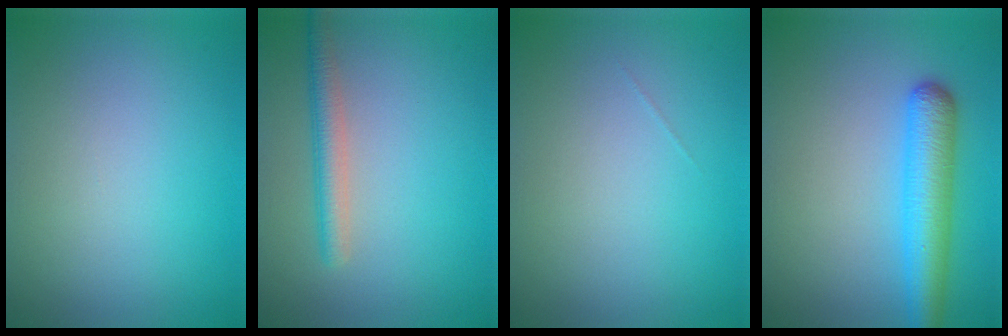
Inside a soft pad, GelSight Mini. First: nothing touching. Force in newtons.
{"total": 2.6, "press": 2.6, "slide": 0.1}
{"total": 0.0}
{"total": 4.9, "press": 4.8, "slide": 0.1}